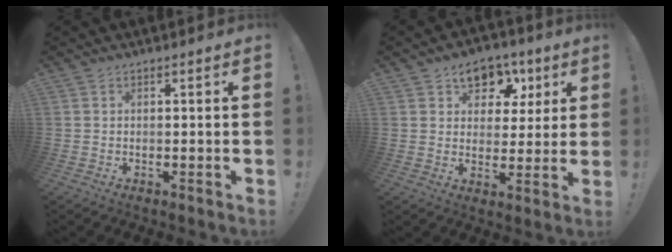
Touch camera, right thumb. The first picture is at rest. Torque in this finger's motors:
{"motor_torque": [-0.12, 0.16, 0.22, 0.33, 0.00]}